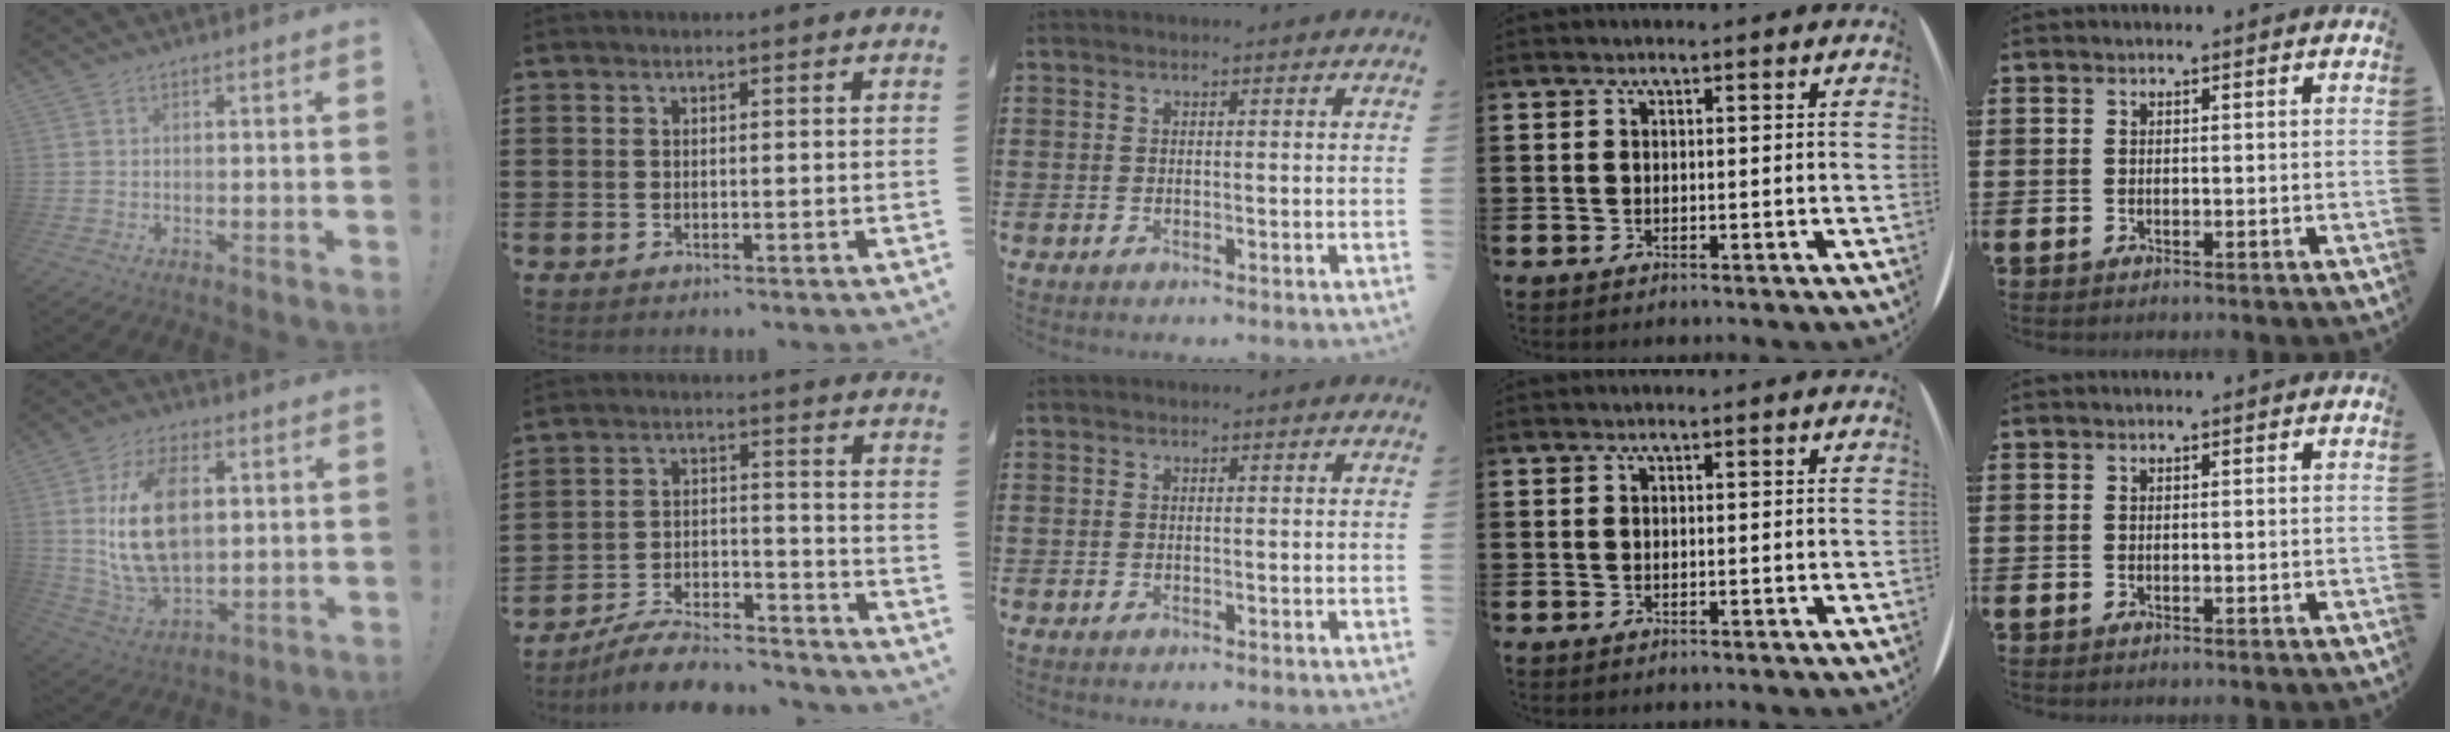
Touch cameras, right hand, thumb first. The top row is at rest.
{"thumb": {"total": 19.0, "force": [3.2, 12.0, 14.4], "torque": [-0.273, 0.002, 0.056]}, "index": {"total": 8.0, "force": [-7.4, 1.4, 2.7], "torque": [-0.052, 0.017, -0.143]}}